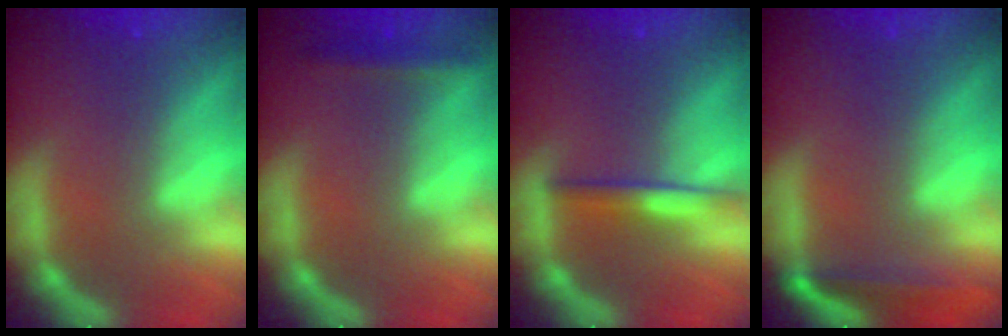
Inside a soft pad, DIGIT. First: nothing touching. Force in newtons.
{"total": 1.9}
{"total": 2.5}
{"total": 4.0}